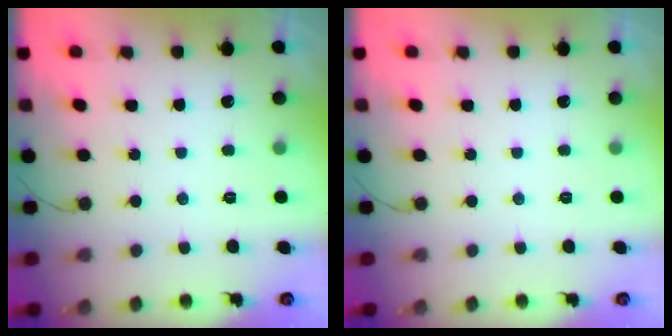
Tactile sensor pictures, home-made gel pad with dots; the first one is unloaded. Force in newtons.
{"total": 0.0}